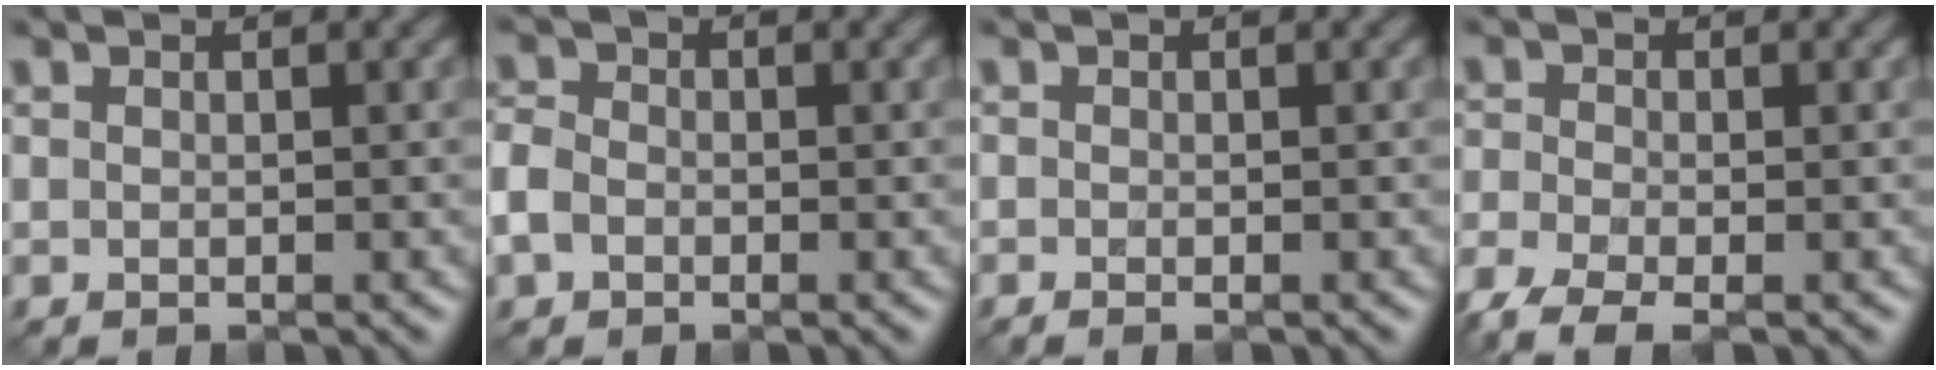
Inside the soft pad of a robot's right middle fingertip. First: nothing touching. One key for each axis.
{"total": 2.5, "fx": -0.8, "fy": 2.0, "fz": 1.3, "tx": -0.030, "ty": 0.003, "tz": -0.026}
{"total": 0.5, "fx": -0.3, "fy": 0.1, "fz": 0.4, "tx": -0.010, "ty": -0.005, "tz": -0.008}
{"total": 4.5, "fx": -3.2, "fy": 1.6, "fz": 2.8, "tx": -0.065, "ty": -0.011, "tz": -0.077}